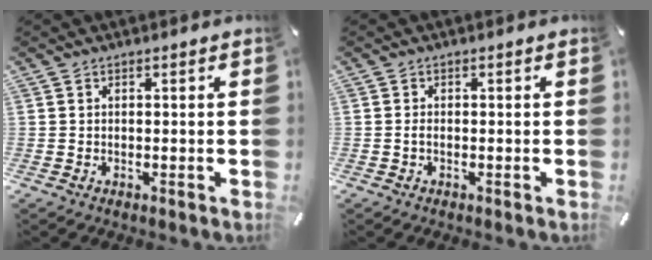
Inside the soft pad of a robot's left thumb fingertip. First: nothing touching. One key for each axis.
{"total": 1.0, "fx": -0.4, "fy": 0.4, "fz": 0.8, "tx": -0.017, "ty": -0.001, "tz": -0.007}